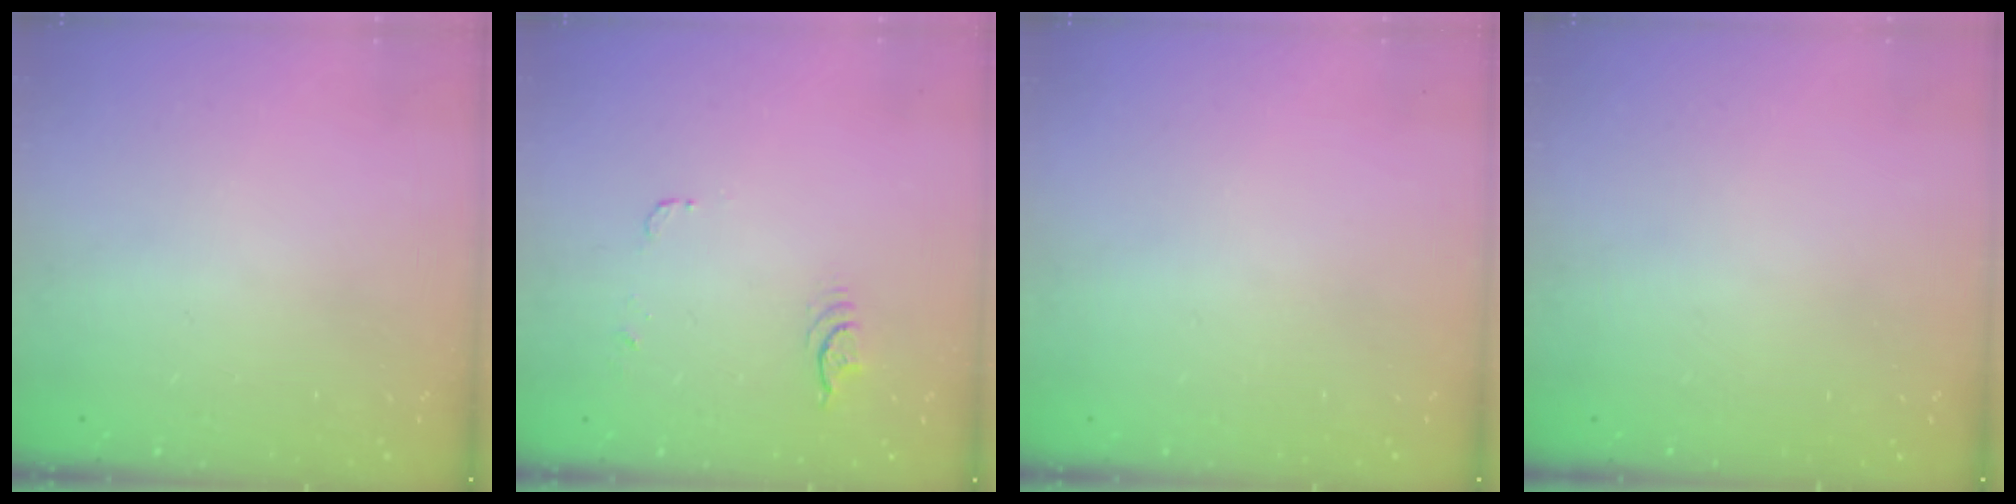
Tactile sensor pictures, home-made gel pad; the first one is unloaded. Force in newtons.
{"total": 14.3, "press": 5.9, "slide": 13.1}
{"total": 0.0}
{"total": 0.0}